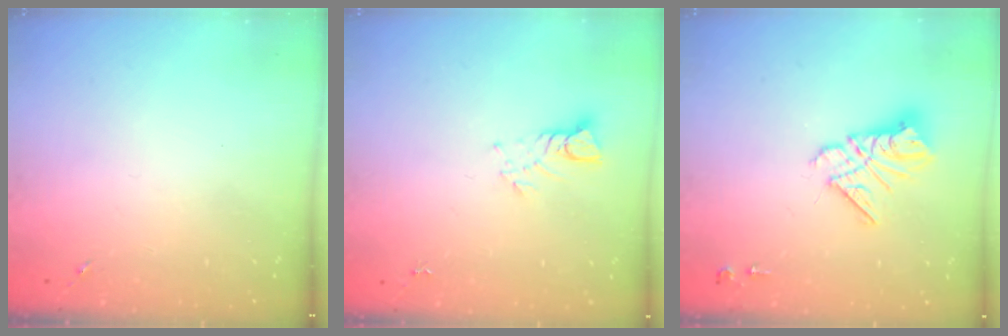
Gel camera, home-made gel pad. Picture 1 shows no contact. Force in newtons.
{"total": 3.5, "press": 3.5, "slide": 0.3}
{"total": 12.7, "press": 12.6, "slide": 1.1}